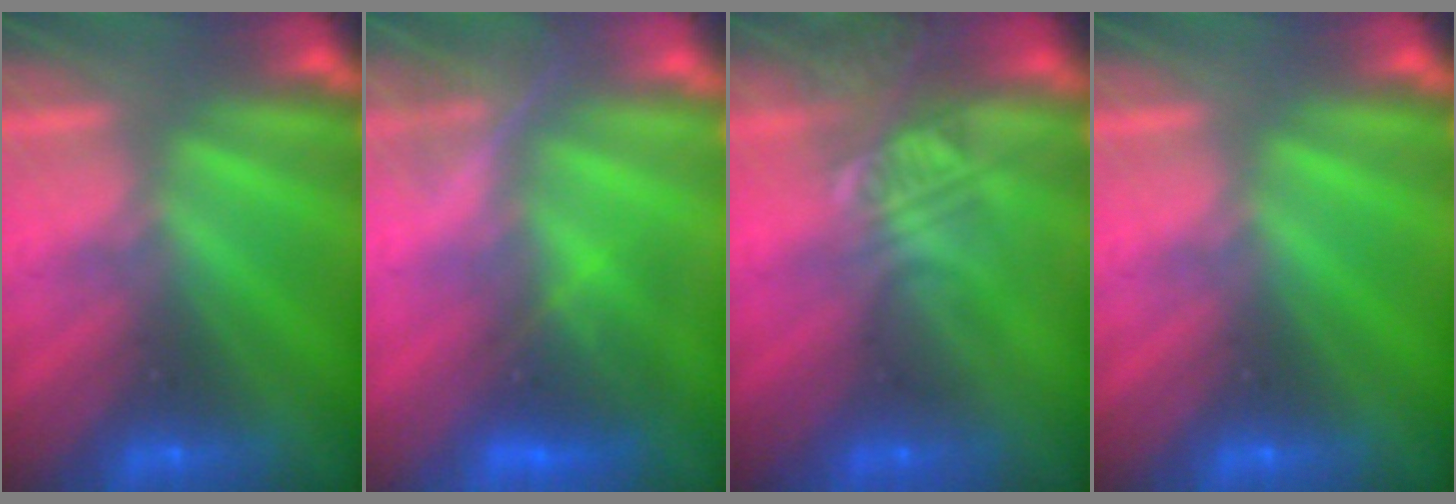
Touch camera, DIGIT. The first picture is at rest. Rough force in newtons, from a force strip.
{"total": 4.5}
{"total": 2.3}
{"total": 0.0}